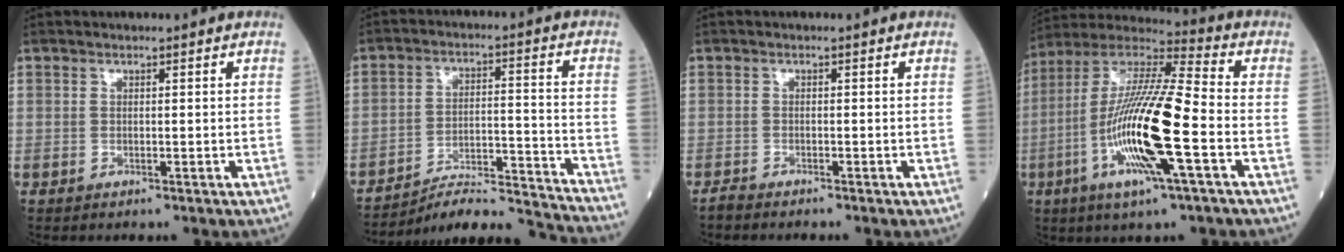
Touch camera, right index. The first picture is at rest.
{"total": 16.7, "force": [-16.3, -1.6, 3.2], "torque": [-0.048, 0.005, -0.246]}
{"total": 1.4, "force": [-1.3, -0.1, 0.2], "torque": [-0.012, -0.004, -0.027]}
{"total": 19.0, "force": [-5.0, 1.5, 18.2], "torque": [-0.371, -0.011, -0.098]}